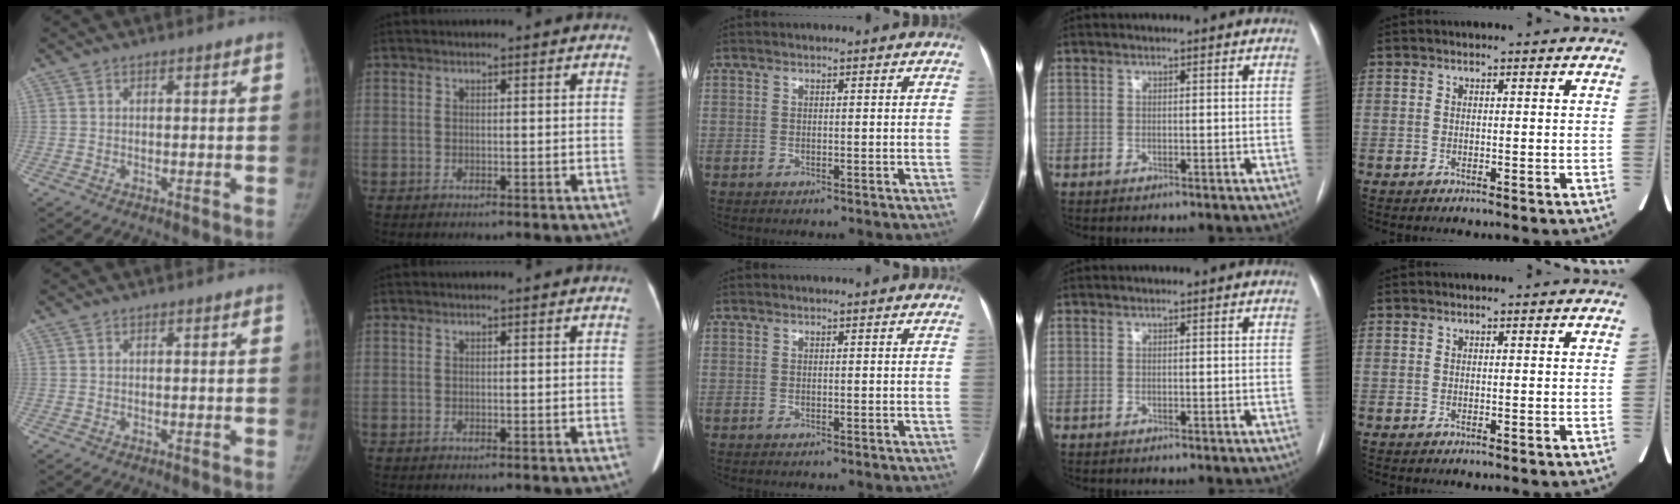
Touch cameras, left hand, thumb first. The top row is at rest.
{}